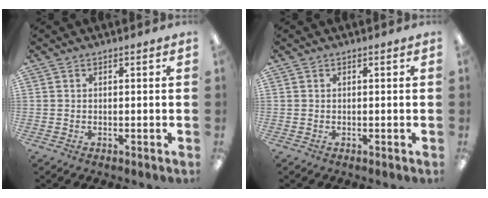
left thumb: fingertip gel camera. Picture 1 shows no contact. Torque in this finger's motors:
{"motor_torque": [0.00, 0.00, 0.01, -0.01, 0.00]}